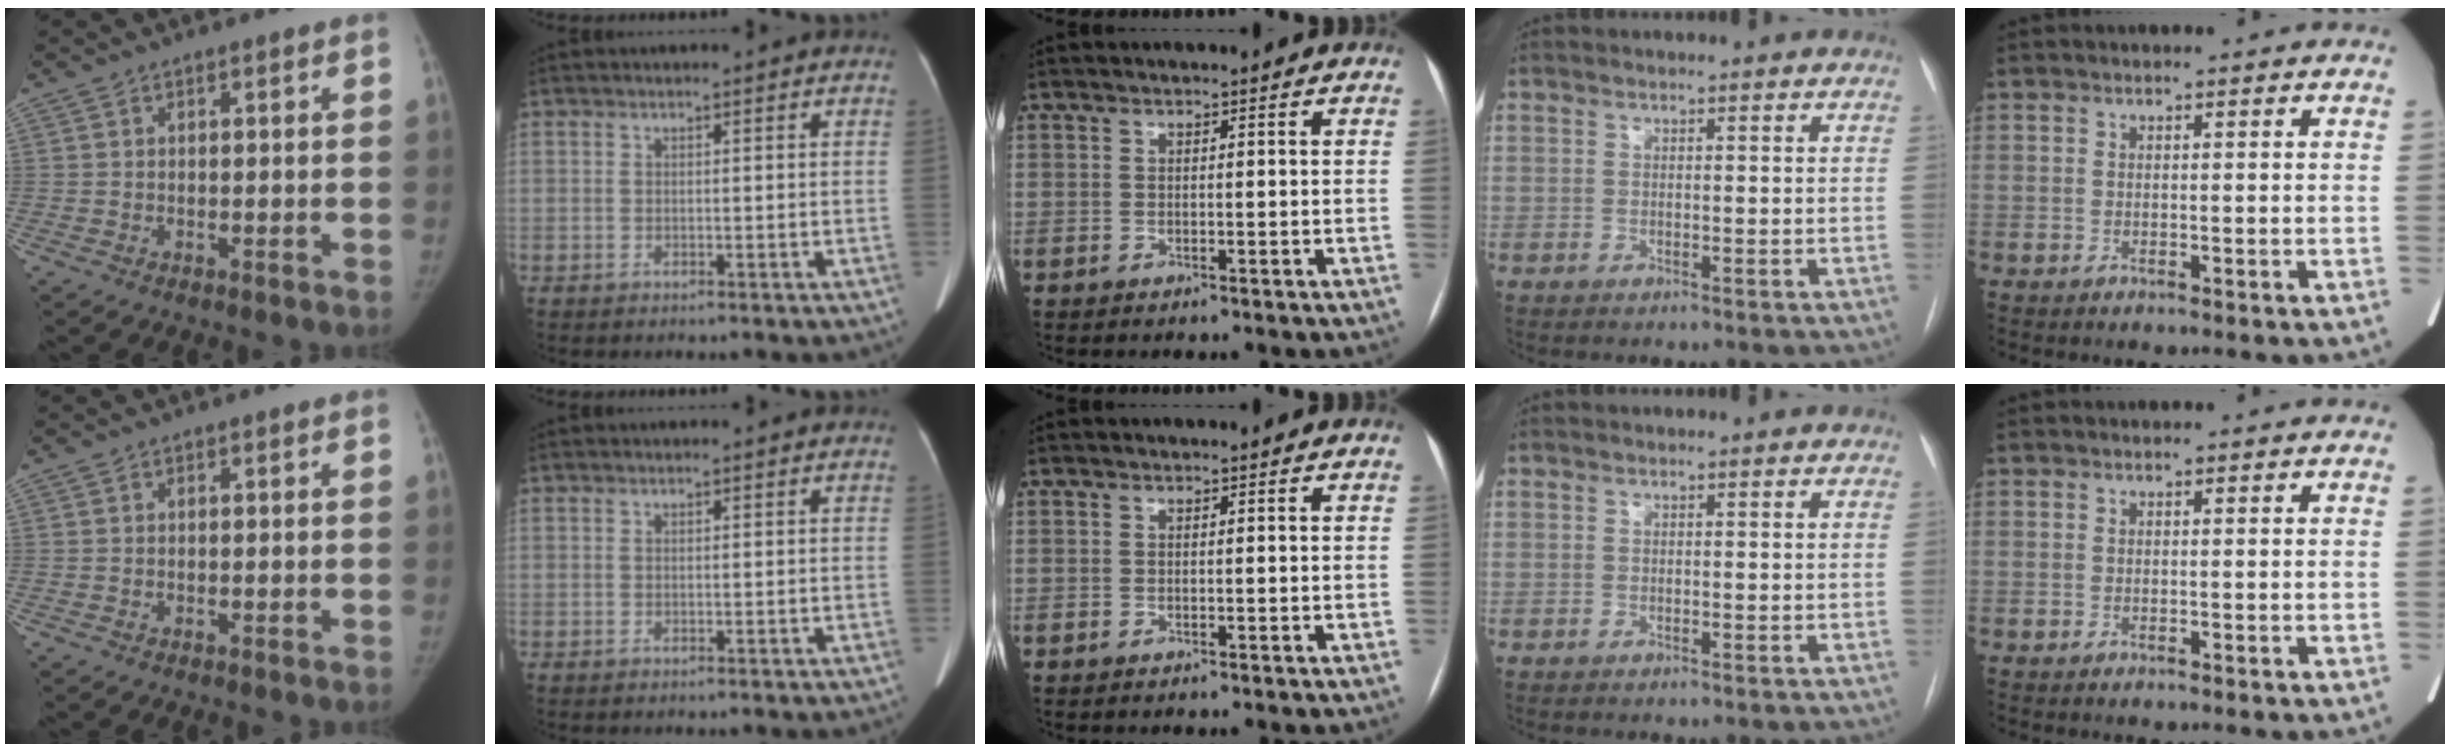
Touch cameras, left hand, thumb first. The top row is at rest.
{}